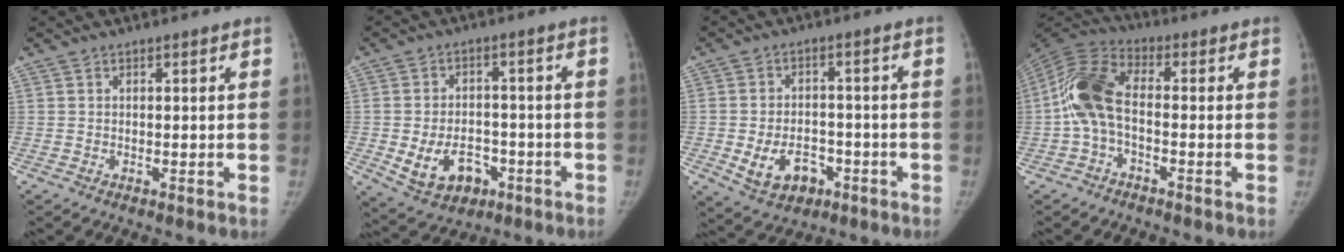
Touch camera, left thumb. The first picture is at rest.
{"total": 10.5, "force": [-3.8, 7.6, 6.2], "torque": [-0.088, 0.024, -0.046]}
{"total": 9.3, "force": [-3.6, 6.6, 5.4], "torque": [-0.075, 0.024, -0.046]}
{"total": 11.0, "force": [-1.2, 5.8, 9.2], "torque": [-0.195, 0.032, -0.036]}